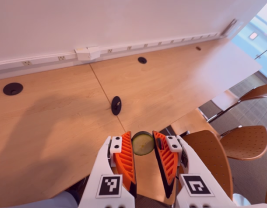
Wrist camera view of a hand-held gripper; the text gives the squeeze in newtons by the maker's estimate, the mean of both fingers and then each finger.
{"total": 7.9, "left": 7.9, "right": 7.9}